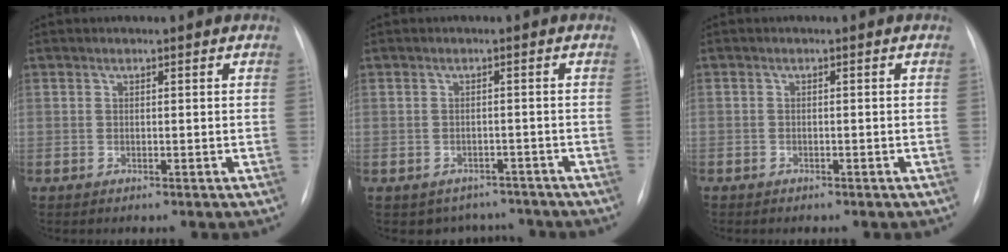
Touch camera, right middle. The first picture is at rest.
{"total": 4.7, "force": [-4.0, 2.5, -0.1], "torque": [0.013, 0.020, -0.047]}
{"total": 0.7, "force": [-0.5, 0.4, 0.3], "torque": [-0.009, 0.002, -0.006]}